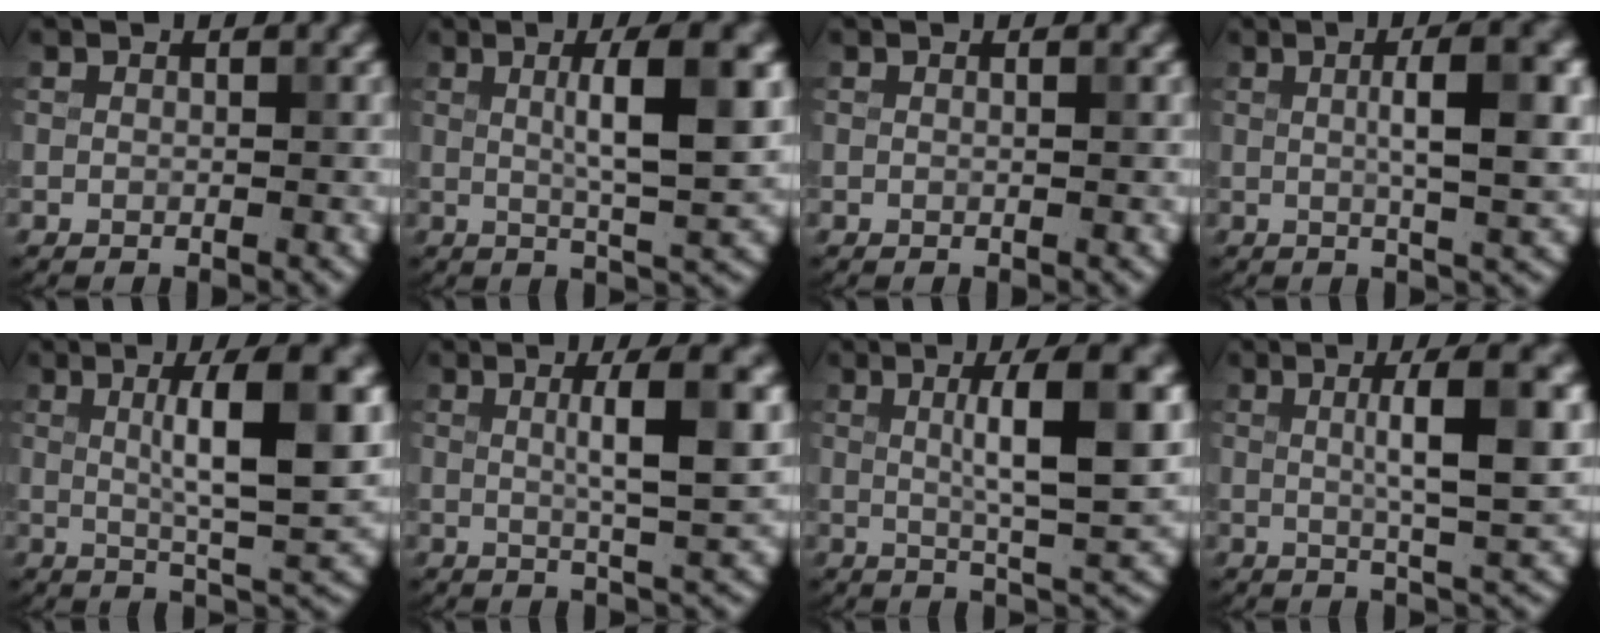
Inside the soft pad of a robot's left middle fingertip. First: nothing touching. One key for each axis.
{"total": 7.2, "fx": 1.4, "fy": 1.5, "fz": 6.9, "tx": -0.094, "ty": 0.007, "tz": 0.021}
{"total": 0.0}
{"total": 6.9, "fx": 1.0, "fy": 1.7, "fz": 6.6, "tx": -0.085, "ty": 0.012, "tz": 0.011}
{"total": 8.9, "fx": 1.8, "fy": 1.9, "fz": 8.5, "tx": -0.113, "ty": 0.000, "tz": 0.031}
{"total": 6.3, "fx": 1.2, "fy": 1.2, "fz": 6.0, "tx": -0.079, "ty": 0.008, "tz": 0.019}
{"total": 8.1, "fx": 1.6, "fy": 1.7, "fz": 7.8, "tx": -0.103, "ty": 0.006, "tz": 0.025}
{"total": 7.4, "fx": 1.3, "fy": 1.5, "fz": 7.1, "tx": -0.094, "ty": 0.011, "tz": 0.018}